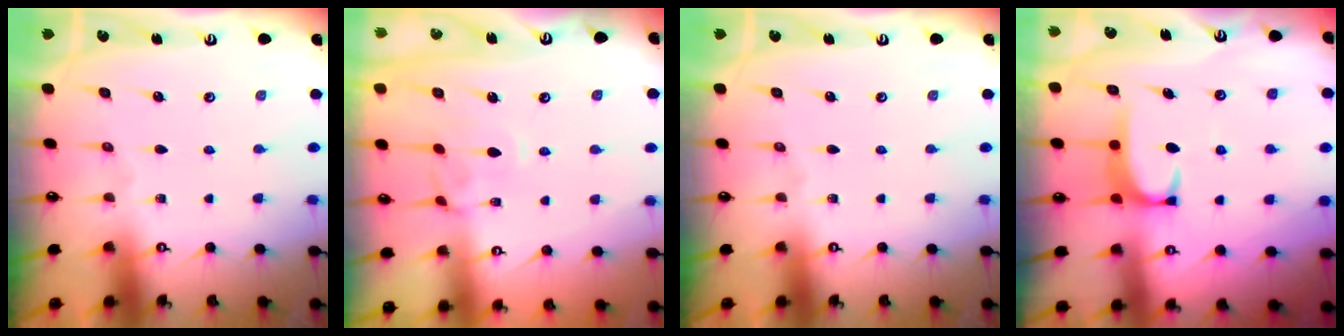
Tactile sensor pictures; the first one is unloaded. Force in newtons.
{"total": 1.3, "press": 1.2, "slide": 0.6}
{"total": 0.0}
{"total": 2.0, "press": 1.9, "slide": 0.5}